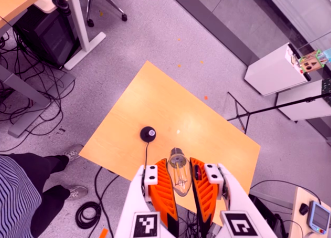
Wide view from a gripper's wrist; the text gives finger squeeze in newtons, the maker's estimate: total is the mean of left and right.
{"total": 20.2, "left": 25.3, "right": 15.1}